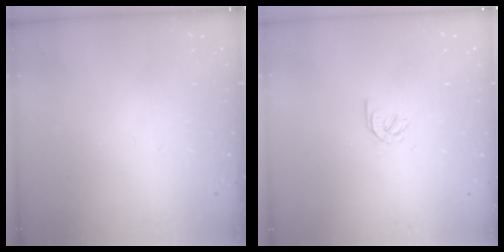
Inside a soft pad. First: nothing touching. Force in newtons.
{"total": 2.6, "press": 2.5, "slide": 0.6}